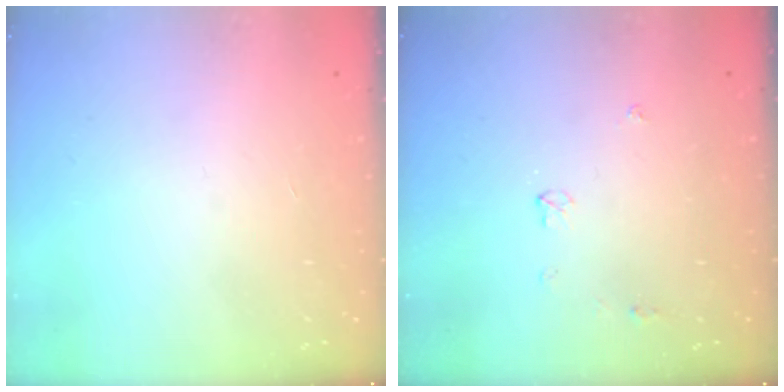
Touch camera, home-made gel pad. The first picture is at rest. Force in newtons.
{"total": 3.3, "press": 3.2, "slide": 0.6}